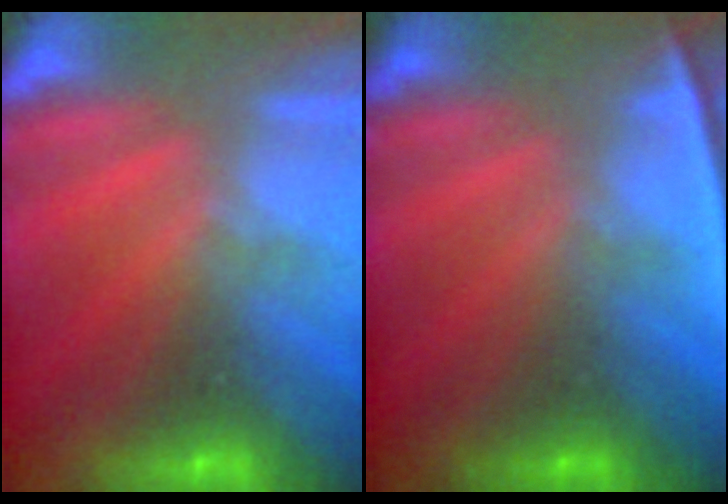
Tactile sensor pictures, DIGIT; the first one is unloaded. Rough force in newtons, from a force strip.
{"total": 2.4}